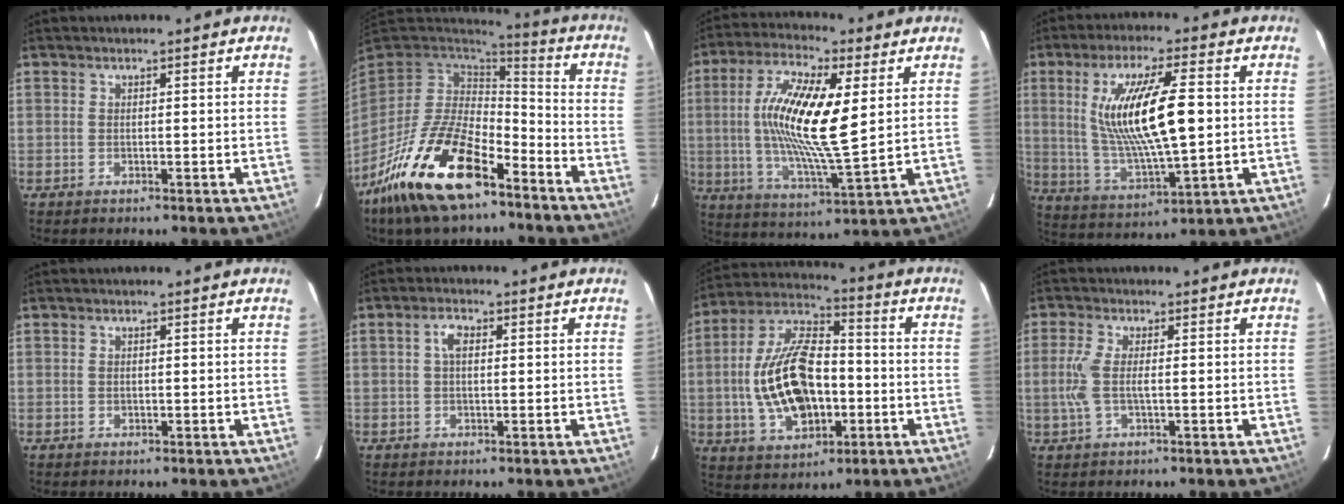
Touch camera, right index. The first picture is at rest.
{"total": 20.8, "force": [-12.6, 8.6, 14.2], "torque": [-0.288, -0.024, -0.227]}
{"total": 17.3, "force": [3.1, 4.3, 16.4], "torque": [-0.310, 0.003, 0.052]}
{"total": 16.7, "force": [2.3, 3.8, 16.1], "torque": [-0.302, -0.008, 0.057]}
{"total": 0.6, "force": [0.1, 0.5, 0.4], "torque": [-0.006, 0.001, 0.003]}
{"total": 2.7, "force": [0.5, 1.4, 2.2], "torque": [-0.045, 0.009, 0.009]}
{"total": 18.5, "force": [-2.8, 10.1, 15.3], "torque": [-0.320, 0.011, -0.038]}
{"total": 5.1, "force": [-0.3, 1.4, 4.9], "torque": [-0.110, 0.000, -0.005]}